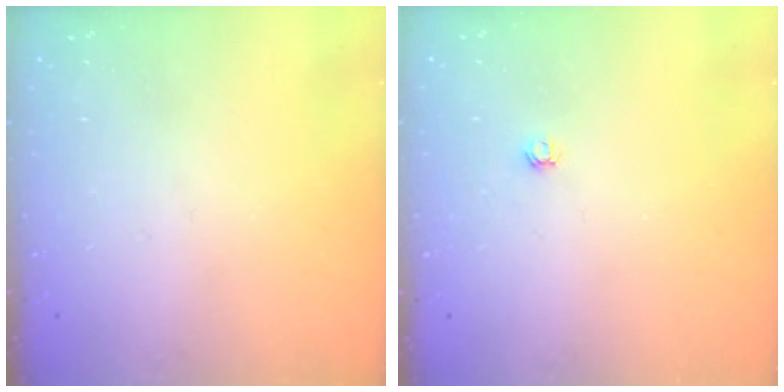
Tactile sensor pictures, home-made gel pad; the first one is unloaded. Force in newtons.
{"total": 3.0, "press": 3.0, "slide": 0.4}